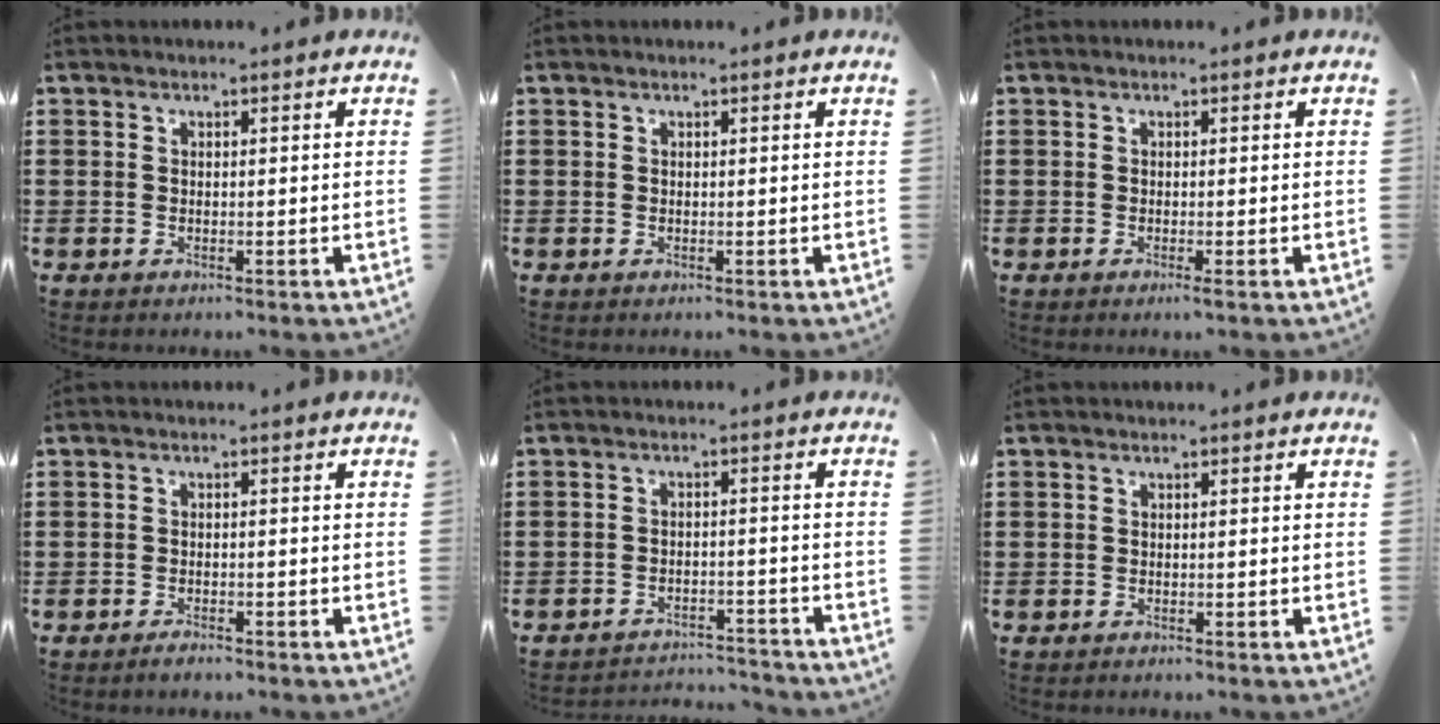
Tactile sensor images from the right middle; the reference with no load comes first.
{"total": 0.0}
{"total": 0.6, "force": [-0.3, 0.1, 0.5], "torque": [-0.011, -0.004, -0.004]}
{"total": 1.3, "force": [-1.2, 0.2, 0.6], "torque": [-0.014, -0.004, -0.022]}
{"total": 3.2, "force": [-3.2, 0.1, 0.1], "torque": [-0.008, 0.000, -0.068]}
{"total": 0.5, "force": [-0.4, 0.2, -0.1], "torque": [0.002, 0.002, -0.010]}